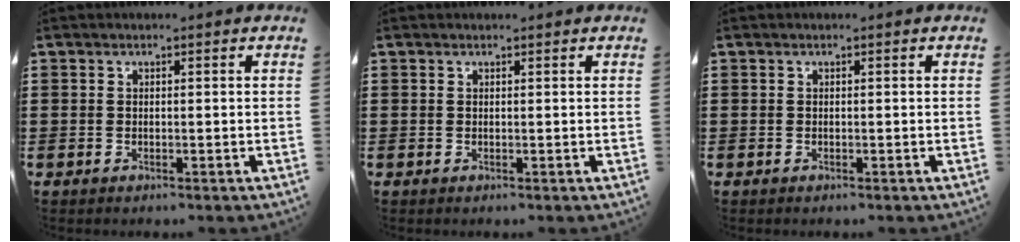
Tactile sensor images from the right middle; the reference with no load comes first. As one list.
[{"total": 0.0}, {"total": 0.0}]